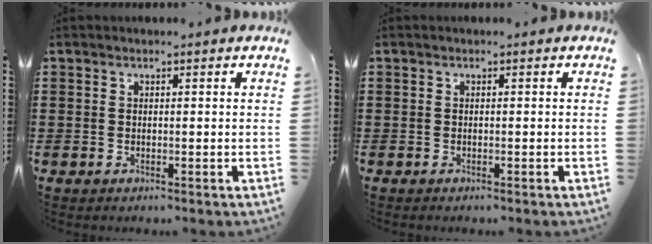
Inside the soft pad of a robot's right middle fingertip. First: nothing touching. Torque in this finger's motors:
{"motor_torque": [-0.97, 0.51, 0.01, 0.01]}